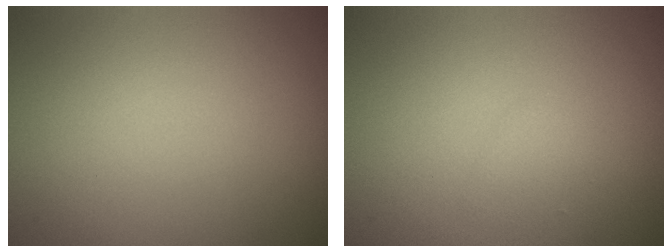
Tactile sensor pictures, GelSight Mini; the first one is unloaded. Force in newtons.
{"total": 0.8, "press": 0.8, "slide": 0.1}